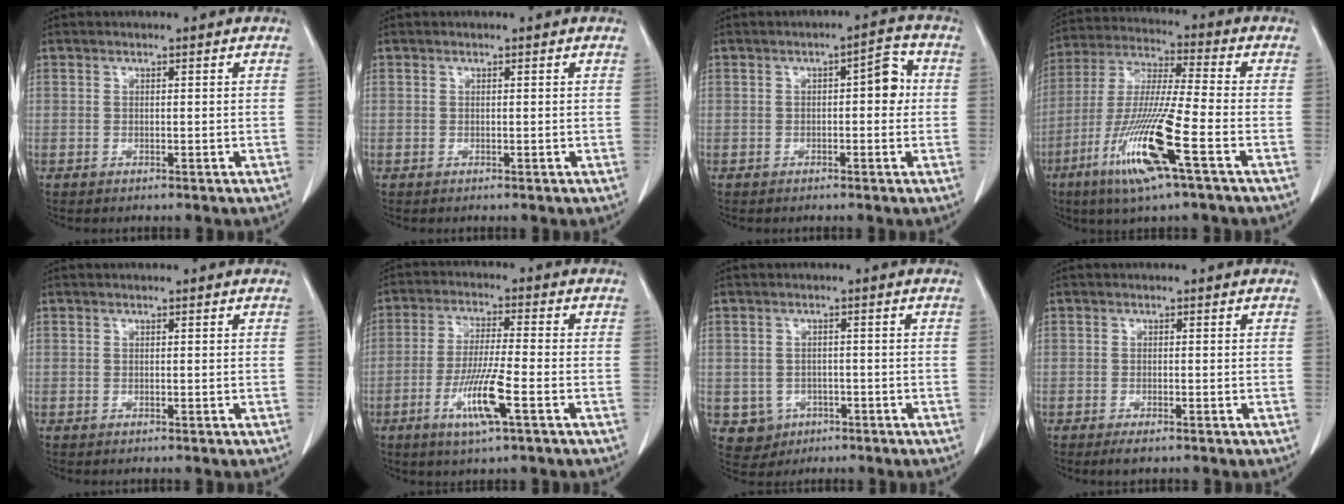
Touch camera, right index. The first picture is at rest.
{"total": 0.0}
{"total": 4.3, "force": [0.3, 1.6, 4.0], "torque": [-0.047, 0.019, 0.002]}
{"total": 15.2, "force": [-6.6, 0.1, 13.7], "torque": [-0.286, -0.024, -0.125]}
{"total": 0.0}
{"total": 8.7, "force": [-3.5, 0.1, 8.0], "torque": [-0.157, -0.014, -0.065]}
{"total": 4.0, "force": [-1.3, 3.7, 0.4], "torque": [0.001, 0.009, -0.010]}
{"total": 1.7, "force": [-1.1, 0.3, 1.2], "torque": [-0.020, -0.004, -0.014]}